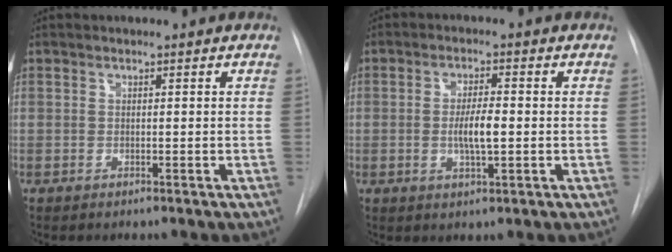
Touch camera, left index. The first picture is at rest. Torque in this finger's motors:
{"motor_torque": [0.49, 0.16, 0.12, 0.06]}